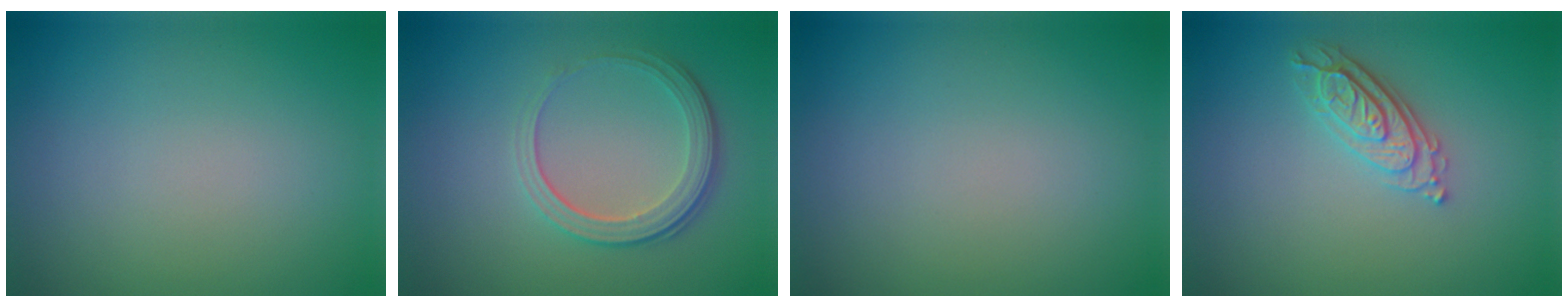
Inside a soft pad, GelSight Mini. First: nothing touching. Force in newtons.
{"total": 3.7, "press": 2.7, "slide": 2.5}
{"total": 0.0}
{"total": 2.9, "press": 2.7, "slide": 1.0}